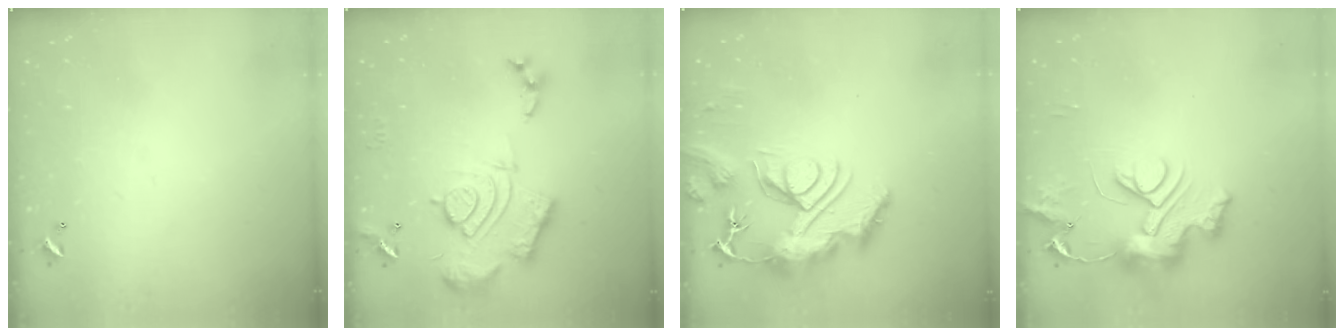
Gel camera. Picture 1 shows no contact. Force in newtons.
{"total": 19.2, "press": 19.1, "slide": 1.8}
{"total": 14.1, "press": 14.1, "slide": 1.4}
{"total": 13.0, "press": 13.0, "slide": 0.8}